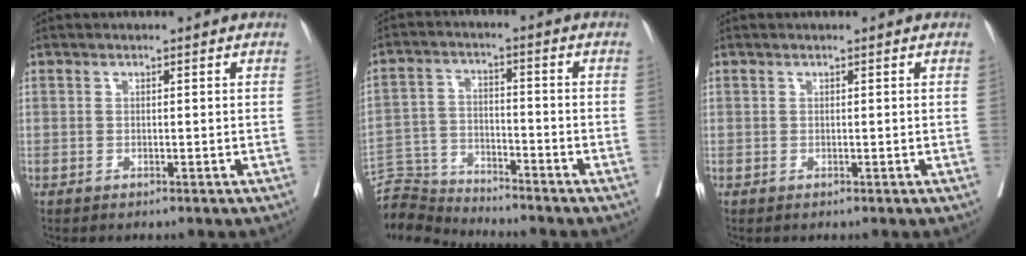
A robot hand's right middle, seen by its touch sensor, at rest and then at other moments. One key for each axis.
{"total": 7.2, "fx": -7.1, "fy": -0.2, "fz": -1.1, "tx": 0.021, "ty": 0.006, "tz": -0.134}
{"total": 0.0}